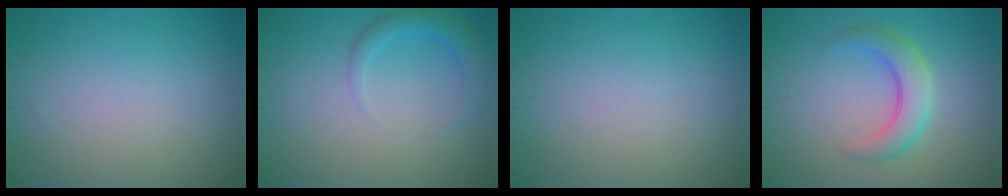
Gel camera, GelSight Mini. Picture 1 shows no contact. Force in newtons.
{"total": 2.2, "press": 2.2, "slide": 0.3}
{"total": 0.0}
{"total": 3.8, "press": 3.8, "slide": 0.2}